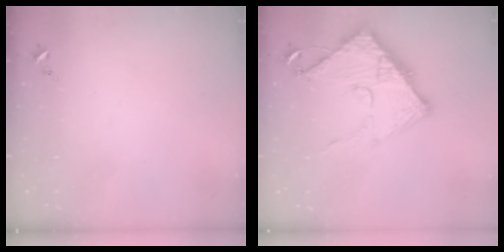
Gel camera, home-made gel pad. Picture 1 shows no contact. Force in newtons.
{"total": 14.5, "press": 14.5, "slide": 1.4}